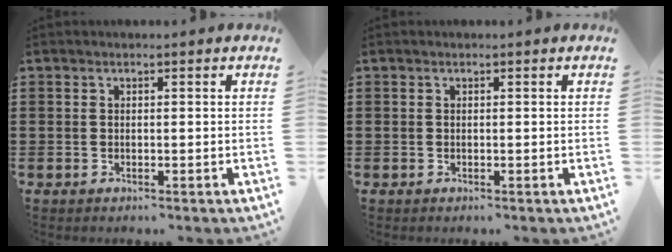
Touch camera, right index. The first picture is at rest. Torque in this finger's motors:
{"motor_torque": [0.00, 0.00, 0.00, 0.00]}